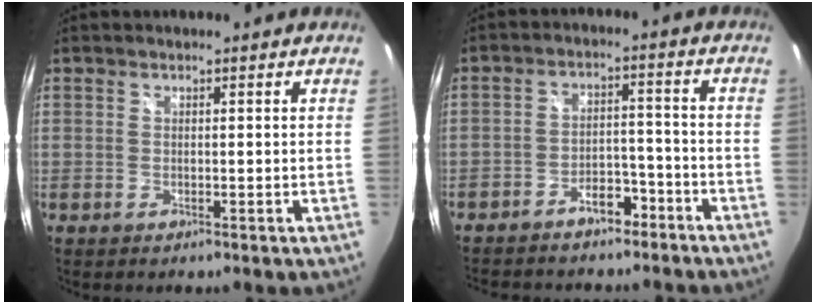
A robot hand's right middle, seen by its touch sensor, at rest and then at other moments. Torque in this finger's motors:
{"motor_torque": [1.00, -1.14, 0.10, 0.04]}